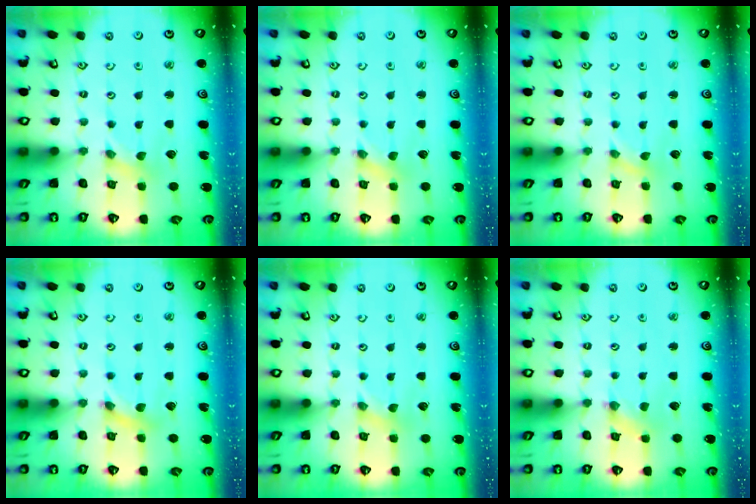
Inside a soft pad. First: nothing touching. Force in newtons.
{"total": 0.0}
{"total": 0.0}
{"total": 1.7, "press": 1.7, "slide": 0.2}
{"total": 0.0}
{"total": 0.9, "press": 0.9, "slide": 0.2}